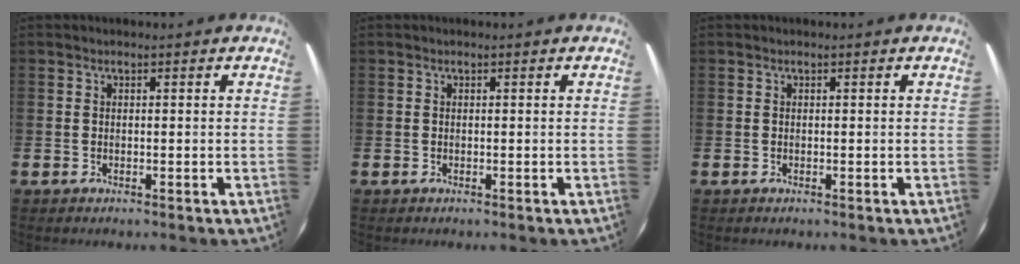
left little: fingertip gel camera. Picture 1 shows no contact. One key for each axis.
{"total": 0.0}
{"total": 0.0}